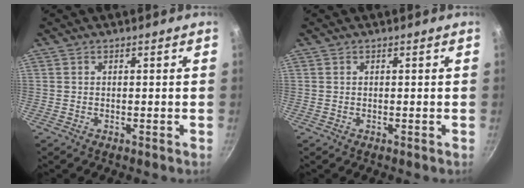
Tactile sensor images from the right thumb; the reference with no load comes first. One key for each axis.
{"total": 0.0}